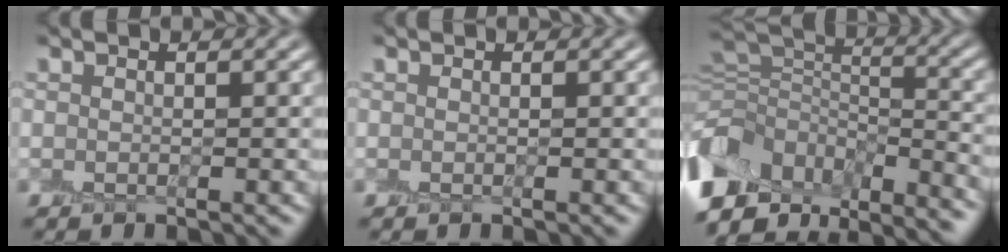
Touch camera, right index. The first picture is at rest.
{"total": 0.0}
{"total": 13.4, "force": [-9.3, 7.6, 5.8], "torque": [-0.150, 0.006, -0.135]}